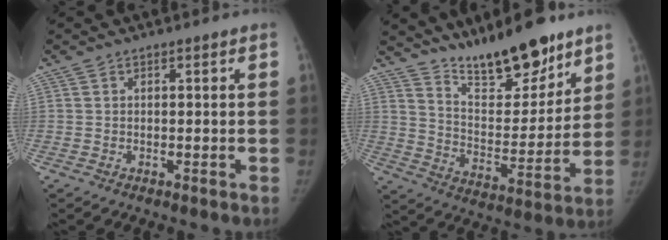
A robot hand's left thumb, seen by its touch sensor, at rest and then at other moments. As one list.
[{"total": 18.2, "force": [14.2, 5.8, 9.7], "torque": [-0.103, -0.097, 0.239]}]